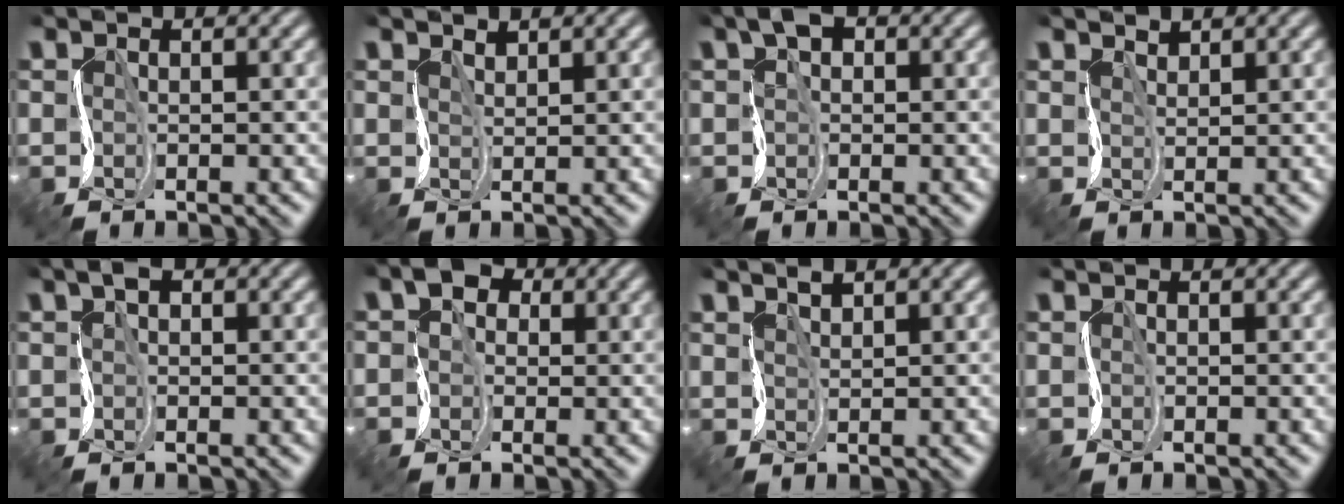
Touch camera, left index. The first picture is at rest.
{"total": 1.8, "force": [1.3, 0.7, 1.0], "torque": [-0.023, 0.002, 0.016]}
{"total": 3.0, "force": [0.7, 2.0, 2.1], "torque": [-0.039, 0.009, -0.003]}
{"total": 2.0, "force": [1.6, 0.7, 1.0], "torque": [-0.027, 0.001, 0.024]}
{"total": 2.0, "force": [0.4, 1.3, 1.5], "torque": [-0.027, 0.004, -0.002]}
{"total": 2.5, "force": [0.0, 2.0, 1.5], "torque": [-0.024, 0.001, -0.013]}
{"total": 1.8, "force": [1.0, 0.6, 1.3], "torque": [-0.026, 0.006, 0.008]}
{"total": 0.0}